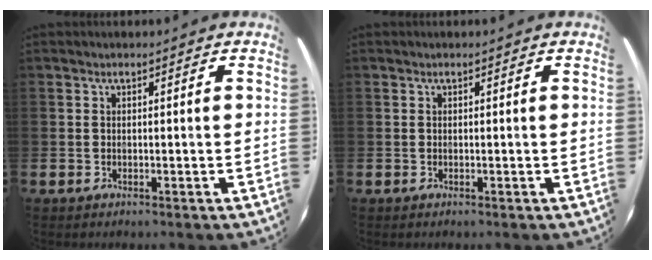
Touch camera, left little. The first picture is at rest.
{"total": 0.0}